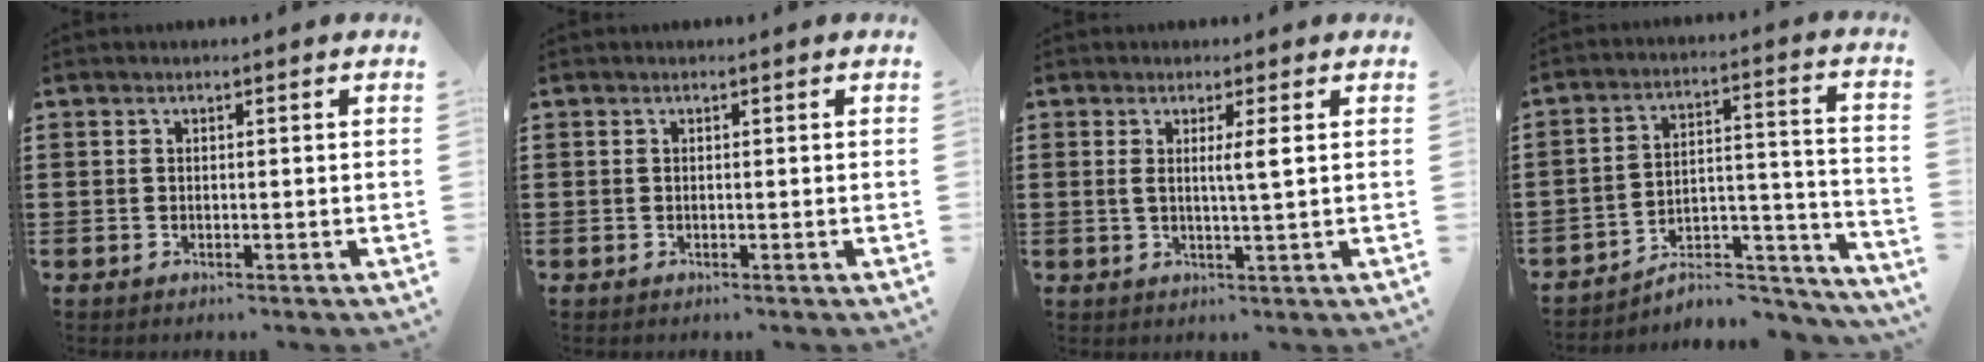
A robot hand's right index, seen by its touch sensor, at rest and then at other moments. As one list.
[{"total": 0.0}, {"total": 3.1, "force": [0.6, -0.3, 3.0], "torque": [-0.060, -0.005, 0.008]}, {"total": 5.9, "force": [-5.0, 2.0, 2.4], "torque": [-0.037, 0.004, -0.097]}]